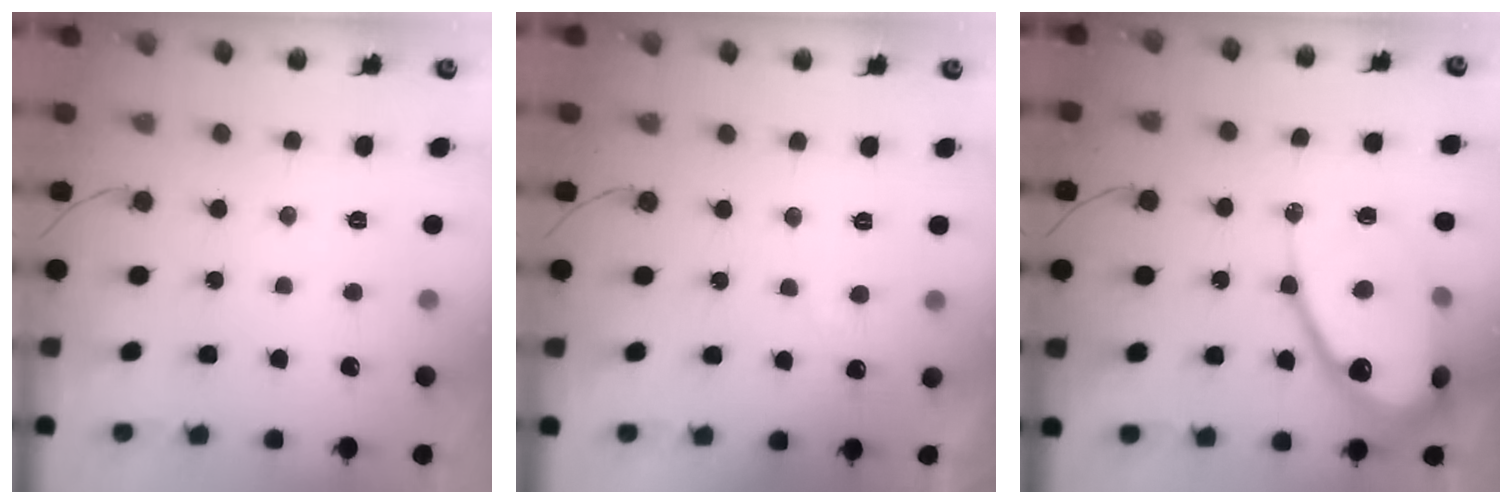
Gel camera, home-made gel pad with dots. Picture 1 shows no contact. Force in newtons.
{"total": 2.3, "press": 2.3, "slide": 0.1}
{"total": 15.8, "press": 15.7, "slide": 1.4}